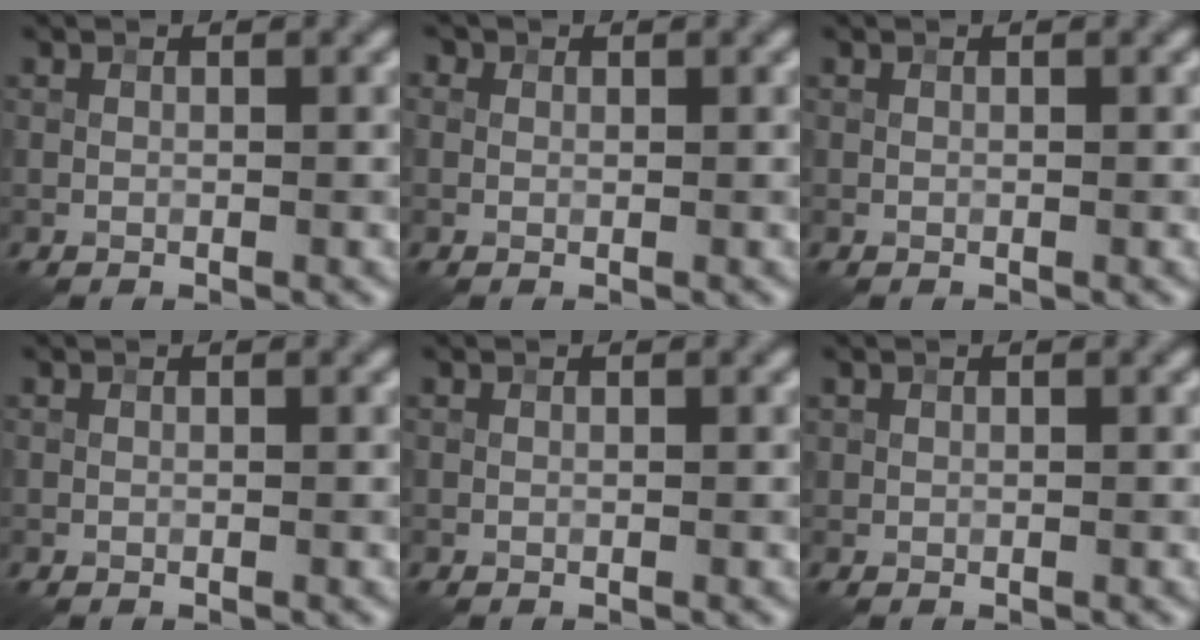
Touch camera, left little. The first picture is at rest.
{"total": 0.8, "force": [0.4, 0.7, 0.2], "torque": [0.001, -0.002, -0.004]}
{"total": 0.0}
{"total": 0.0}
{"total": 0.0}
{"total": 0.0}